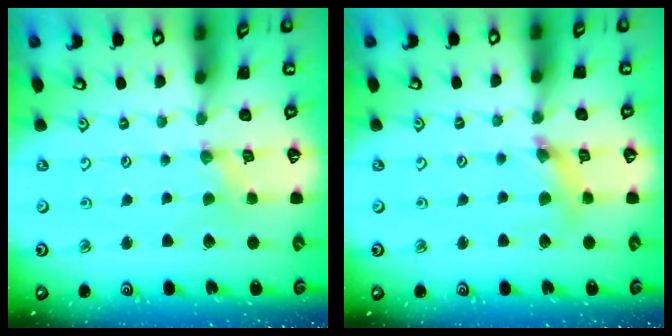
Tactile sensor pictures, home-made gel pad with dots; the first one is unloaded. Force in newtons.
{"total": 7.0, "press": 6.9, "slide": 0.7}